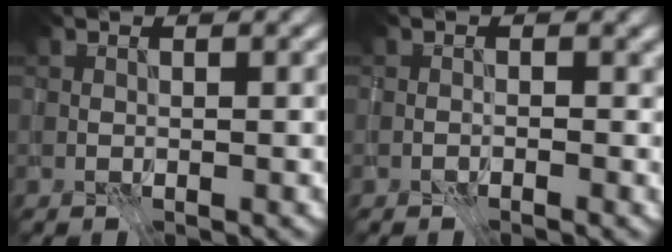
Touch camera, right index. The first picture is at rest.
{"total": 0.7, "force": [-0.5, 0.4, 0.4], "torque": [-0.004, 0.004, -0.011]}